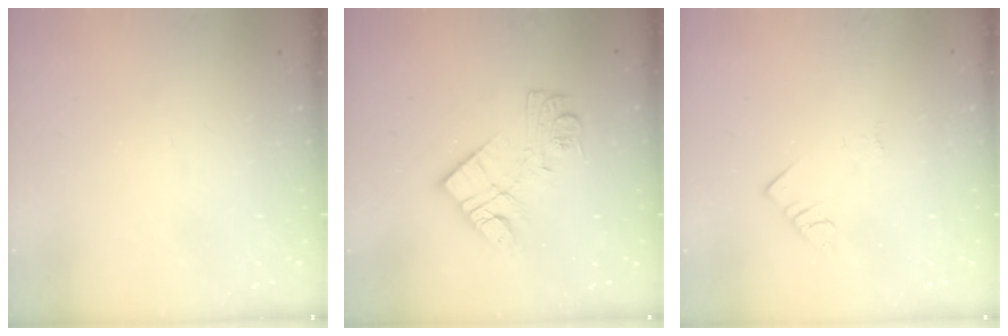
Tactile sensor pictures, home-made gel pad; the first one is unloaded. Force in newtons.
{"total": 11.8, "press": 11.8, "slide": 0.7}
{"total": 3.1, "press": 3.1, "slide": 0.4}